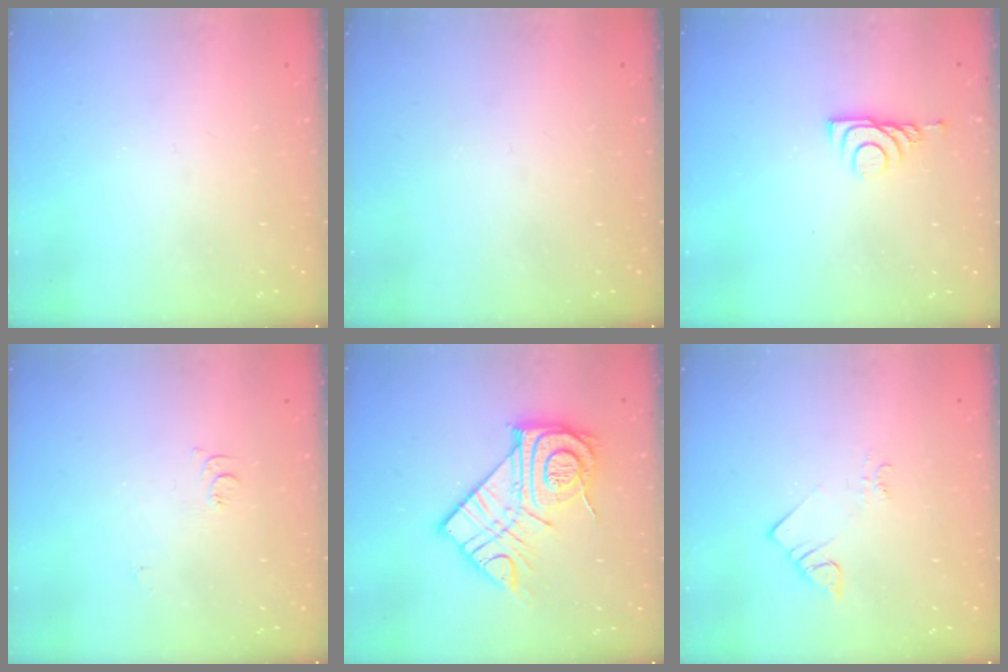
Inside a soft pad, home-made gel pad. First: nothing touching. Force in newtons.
{"total": 0.0}
{"total": 6.0, "press": 5.9, "slide": 0.8}
{"total": 5.2, "press": 5.1, "slide": 0.6}
{"total": 18.5, "press": 18.4, "slide": 1.5}
{"total": 2.1, "press": 2.0, "slide": 0.5}